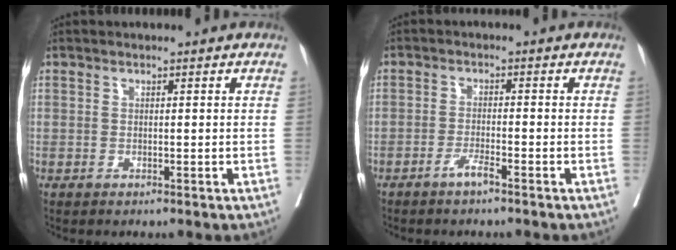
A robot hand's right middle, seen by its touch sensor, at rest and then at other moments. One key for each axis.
{"total": 2.2, "fx": -1.7, "fy": -0.1, "fz": 1.4, "tx": -0.027, "ty": 0.001, "tz": -0.032}